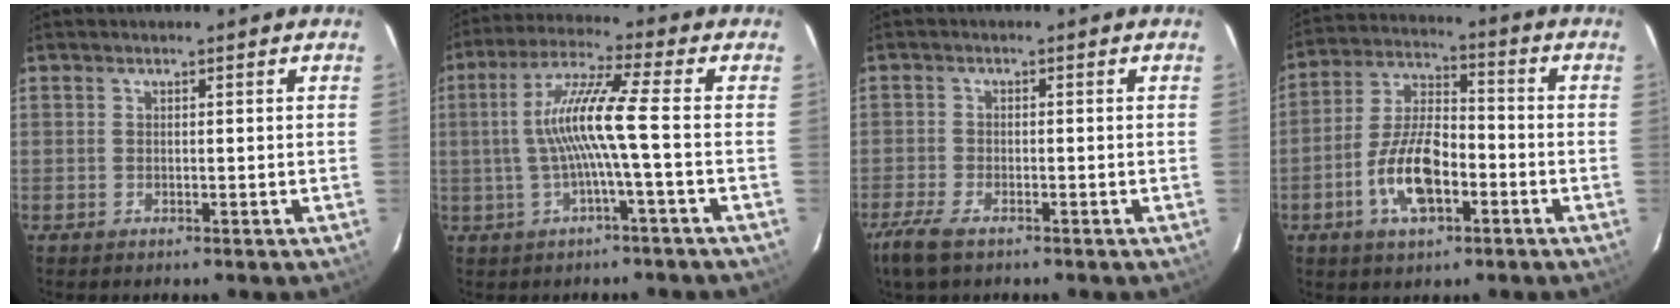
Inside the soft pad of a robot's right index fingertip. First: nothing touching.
{"total": 10.0, "force": [-1.2, -1.1, 9.9], "torque": [-0.192, 0.008, -0.019]}
{"total": 5.9, "force": [-4.2, 2.0, 3.6], "torque": [-0.100, -0.015, -0.083]}
{"total": 12.2, "force": [-4.8, 5.5, 9.8], "torque": [-0.204, 0.007, -0.085]}